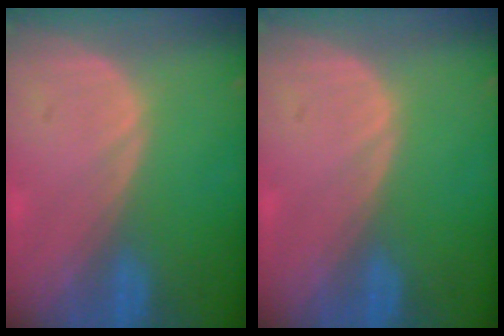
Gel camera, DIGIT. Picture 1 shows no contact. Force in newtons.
{"total": 0.0}